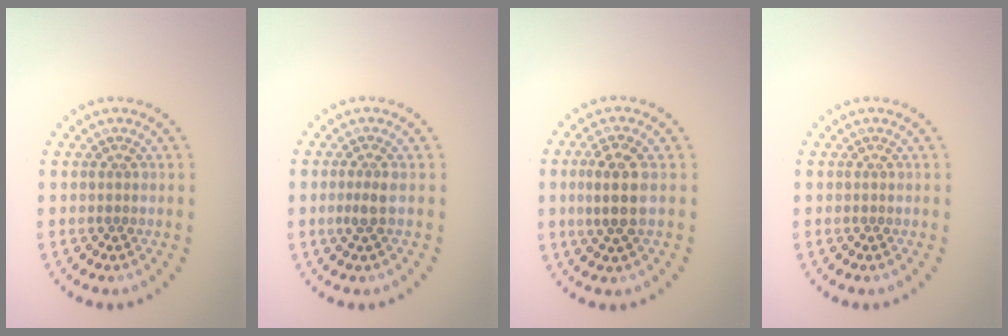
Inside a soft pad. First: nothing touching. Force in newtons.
{"total": 1.3, "press": 1.0, "slide": 0.8}
{"total": 3.2, "press": 3.0, "slide": 1.1}
{"total": 0.0}